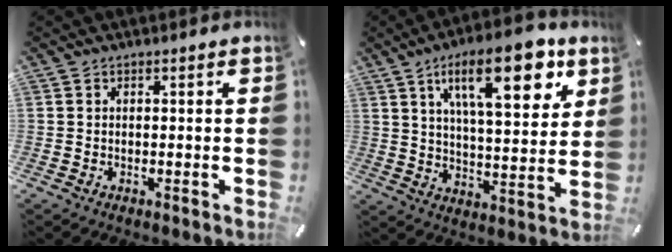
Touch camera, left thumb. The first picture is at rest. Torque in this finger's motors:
{"motor_torque": [2.51, 2.50, 1.68, -1.08, 0.61]}